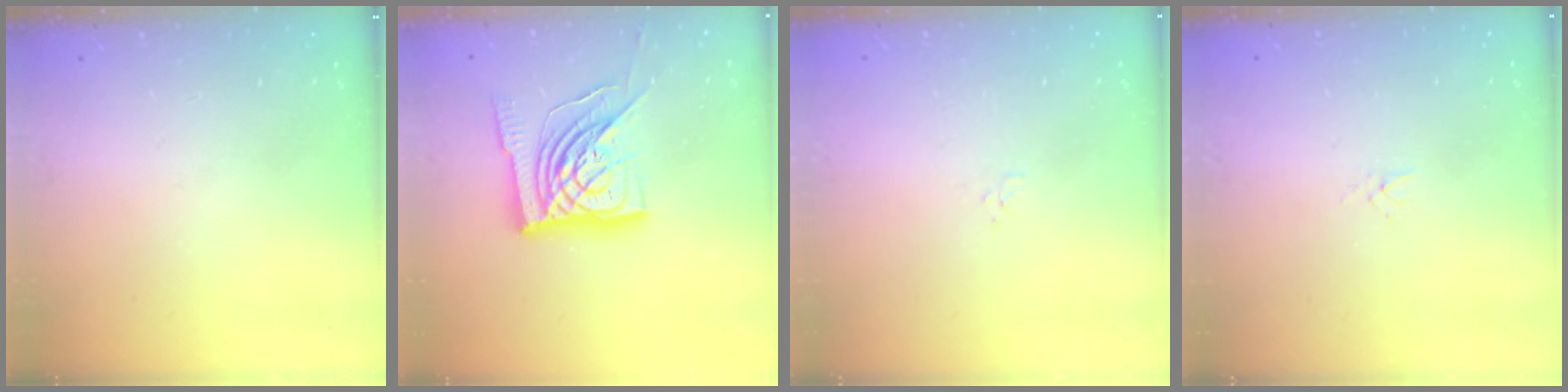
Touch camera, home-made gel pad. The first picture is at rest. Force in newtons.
{"total": 21.1, "press": 21.0, "slide": 2.2}
{"total": 2.9, "press": 2.9, "slide": 0.3}
{"total": 1.0, "press": 1.0, "slide": 0.3}